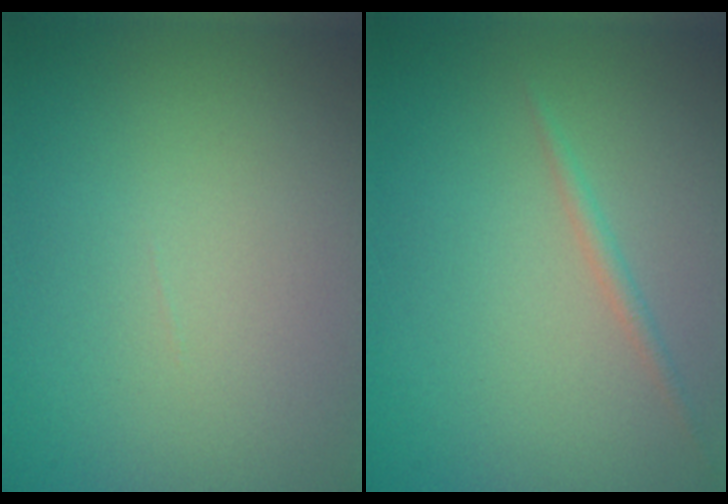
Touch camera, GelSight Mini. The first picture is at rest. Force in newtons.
{"total": 0.9, "press": 0.9, "slide": 0.0}